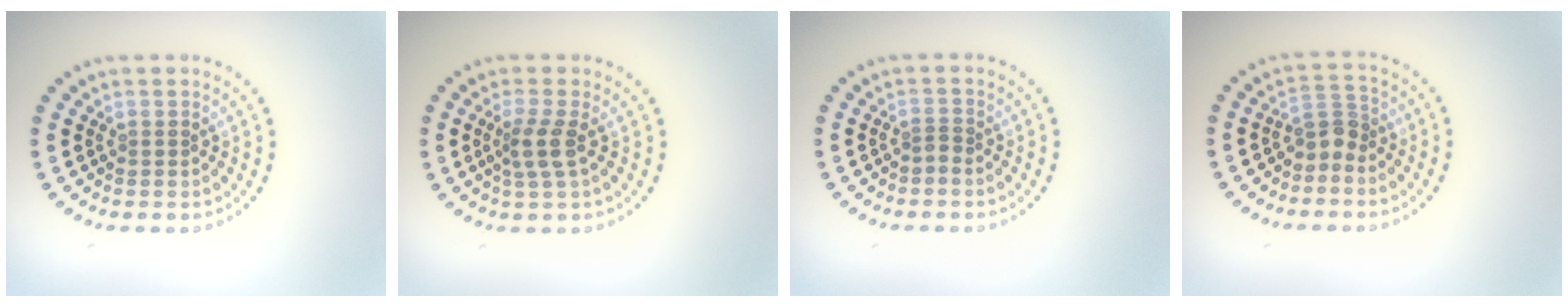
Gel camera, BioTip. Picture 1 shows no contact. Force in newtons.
{"total": 2.4, "press": 1.9, "slide": 1.5}
{"total": 0.7, "press": 0.4, "slide": 0.6}
{"total": 2.3, "press": 1.7, "slide": 1.5}